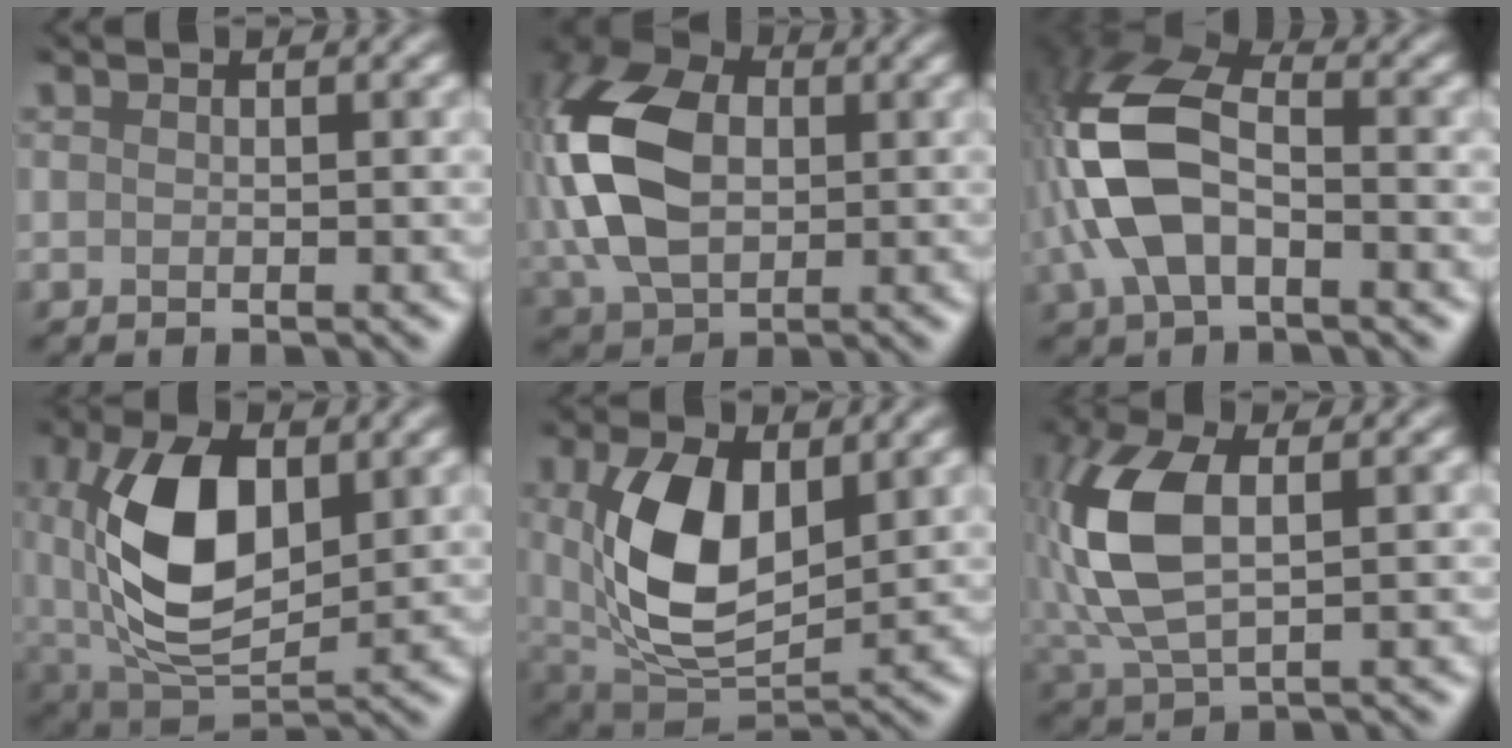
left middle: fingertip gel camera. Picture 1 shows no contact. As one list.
[{"total": 10.7, "force": [0.4, 7.5, 7.6], "torque": [-0.199, 0.008, 0.018]}, {"total": 7.8, "force": [-1.9, 4.4, 6.2], "torque": [-0.177, 0.015, -0.028]}, {"total": 8.2, "force": [1.2, 4.6, 6.7], "torque": [-0.160, 0.003, 0.039]}, {"total": 7.0, "force": [1.5, 3.7, 5.8], "torque": [-0.141, -0.003, 0.045]}, {"total": 7.4, "force": [0.4, 3.9, 6.3], "torque": [-0.187, 0.005, 0.023]}]